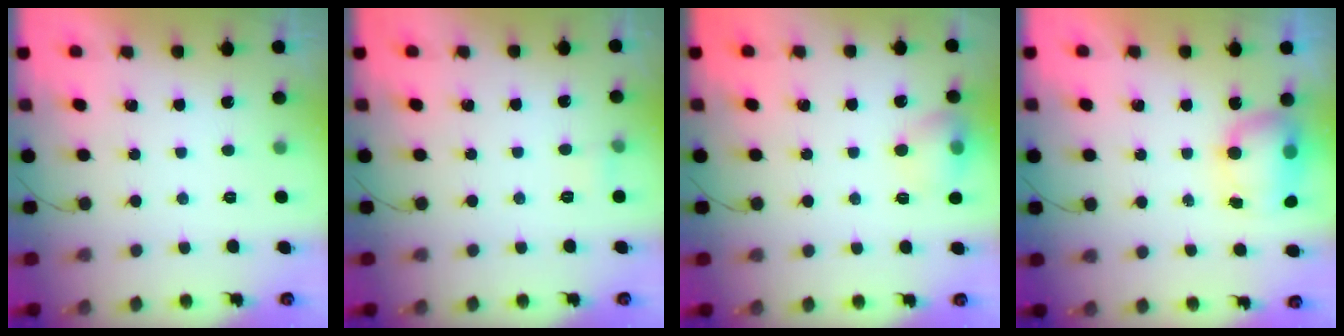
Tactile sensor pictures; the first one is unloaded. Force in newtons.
{"total": 4.2, "press": 3.3, "slide": 2.6}
{"total": 10.2, "press": 10.1, "slide": 1.5}
{"total": 7.3, "press": 7.2, "slide": 1.0}